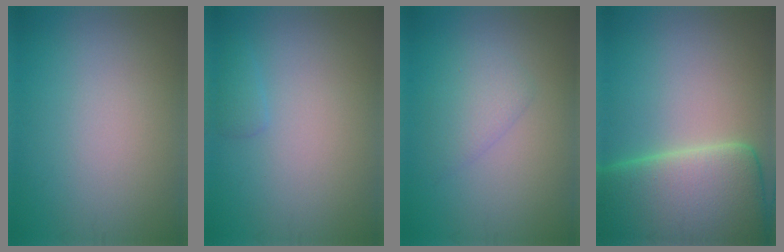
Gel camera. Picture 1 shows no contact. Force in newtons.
{"total": 0.9, "press": 0.9, "slide": 0.1}
{"total": 2.2, "press": 2.2, "slide": 0.2}
{"total": 12.5, "press": 12.5, "slide": 0.7}